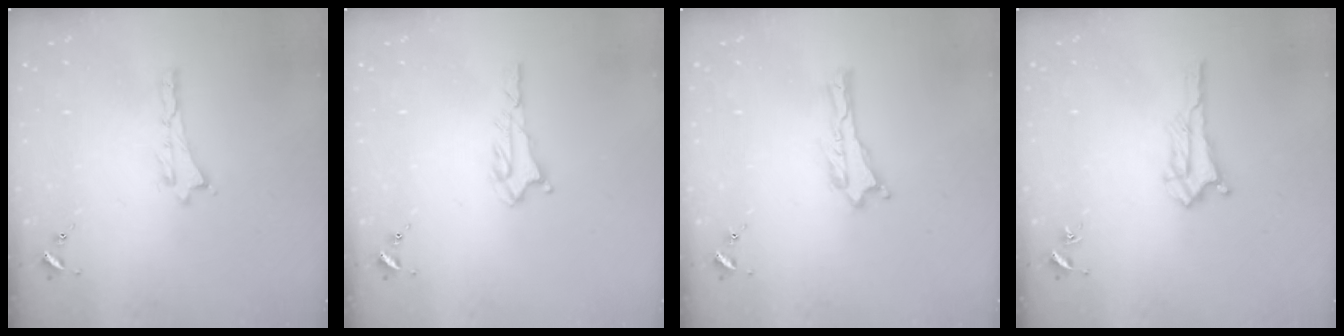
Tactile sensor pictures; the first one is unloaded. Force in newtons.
{"total": 1.8, "press": 1.8, "slide": 0.2}
{"total": 0.0}
{"total": 2.3, "press": 2.2, "slide": 0.2}